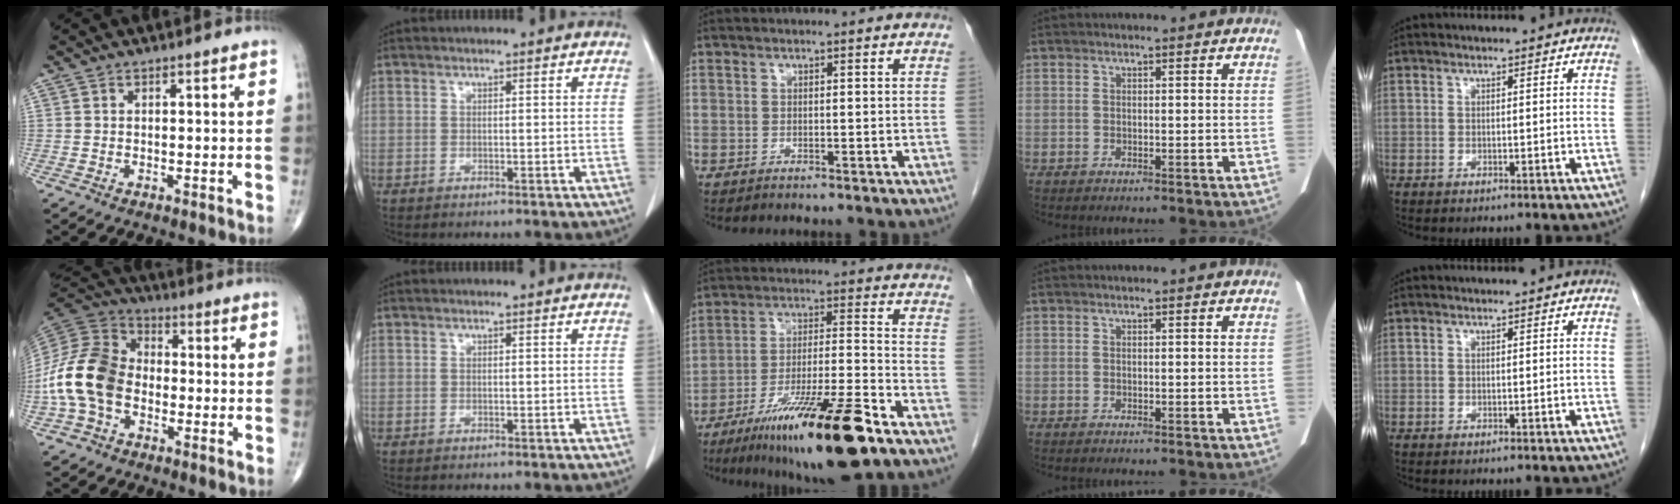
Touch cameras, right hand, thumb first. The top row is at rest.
{"thumb": {"total": 16.2, "force": [-3.2, 11.5, 10.9], "torque": [-0.214, 0.037, -0.070]}, "middle": {"total": 18.0, "force": [-11.3, 1.2, 14.0], "torque": [-0.223, -0.027, -0.190]}}